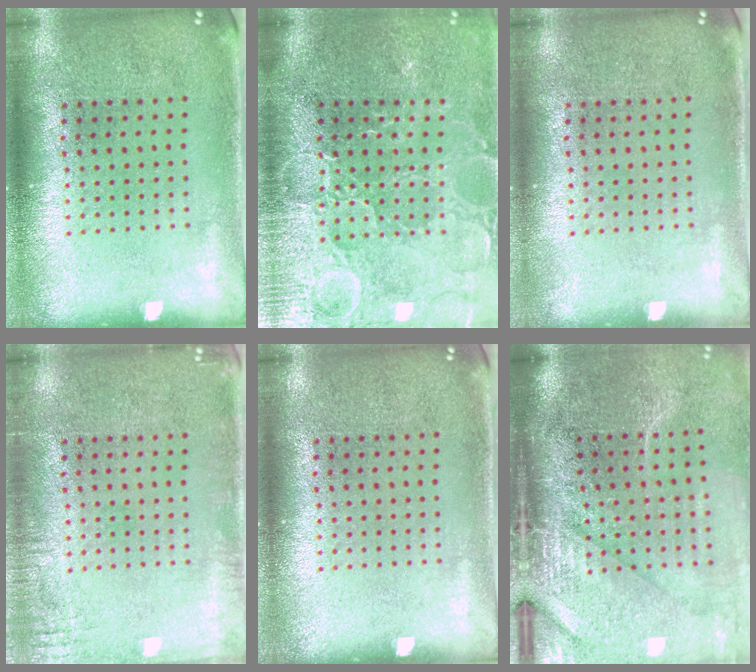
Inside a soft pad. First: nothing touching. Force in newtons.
{"total": 3.9, "press": 3.7, "slide": 1.2}
{"total": 0.0}
{"total": 1.8, "press": 1.8, "slide": 0.1}
{"total": 0.0}
{"total": 4.1, "press": 3.5, "slide": 2.1}